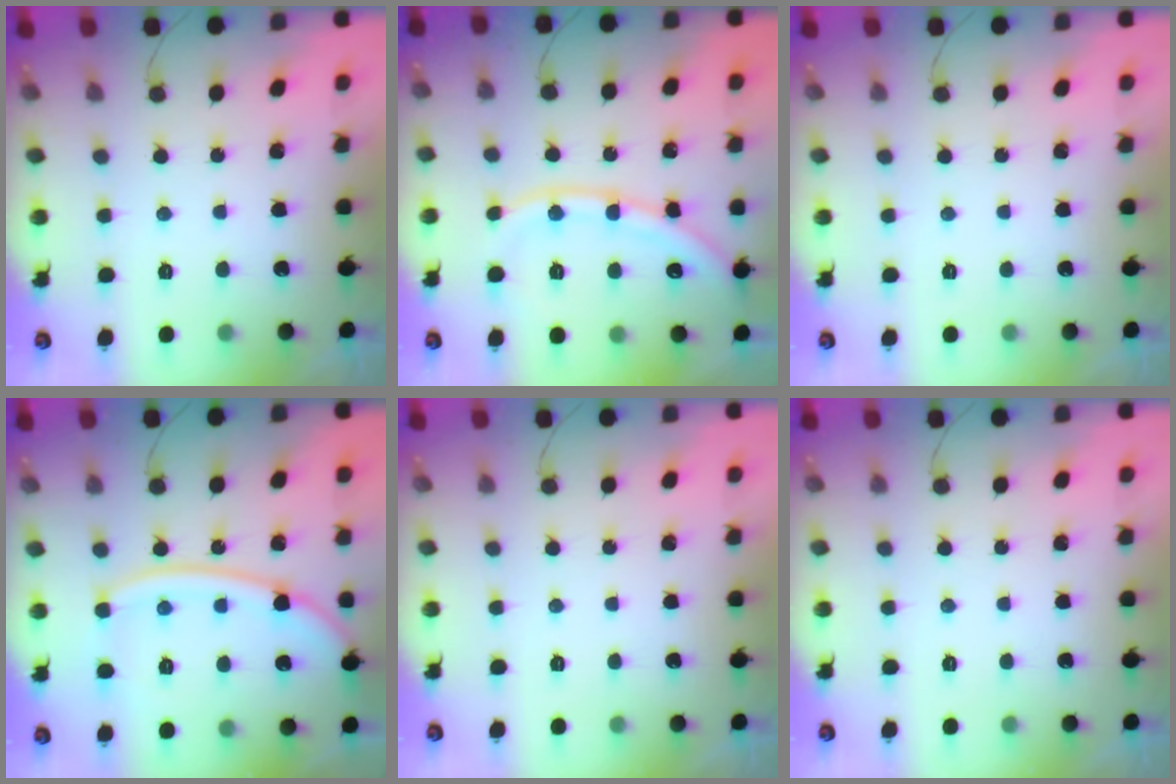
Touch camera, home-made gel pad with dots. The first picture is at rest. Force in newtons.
{"total": 11.9, "press": 11.8, "slide": 1.4}
{"total": 0.0}
{"total": 13.6, "press": 13.5, "slide": 1.7}
{"total": 0.0}
{"total": 0.0}